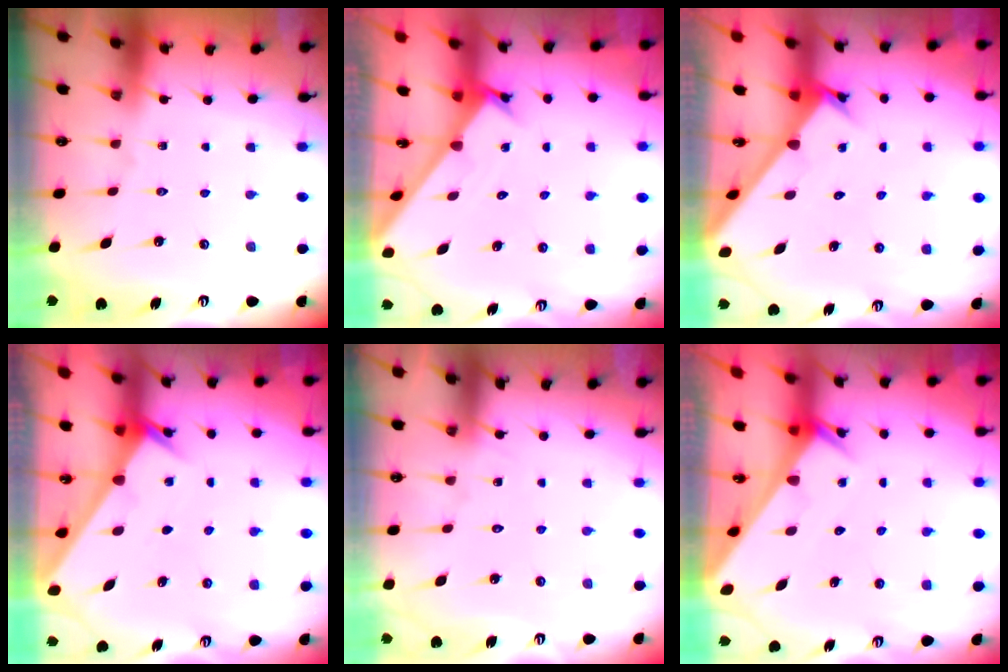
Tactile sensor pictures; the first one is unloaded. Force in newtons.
{"total": 1.7, "press": 1.7, "slide": 0.1}
{"total": 2.6, "press": 2.5, "slide": 0.3}
{"total": 2.0, "press": 2.0, "slide": 0.1}
{"total": 6.2, "press": 6.2, "slide": 0.4}
{"total": 3.5, "press": 3.5, "slide": 0.2}